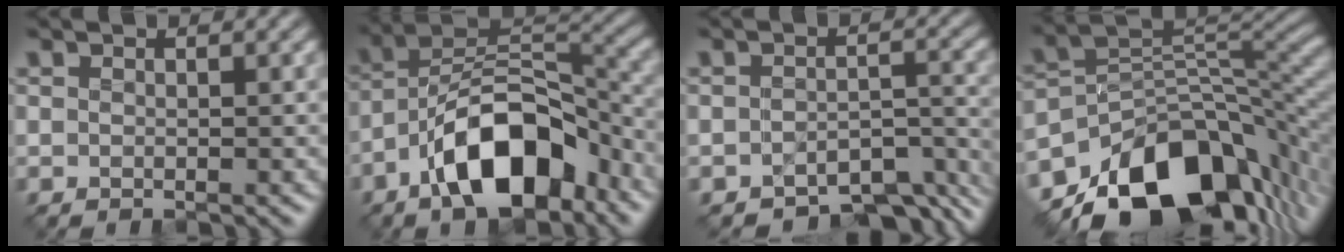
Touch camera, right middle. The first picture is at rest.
{"total": 10.4, "force": [-6.0, 4.4, 7.2], "torque": [-0.109, 0.019, -0.114]}
{"total": 5.8, "force": [-5.0, 1.9, 2.1], "torque": [-0.017, -0.011, -0.068]}
{"total": 14.1, "force": [-8.2, 7.8, 8.4], "torque": [-0.144, 0.008, -0.142]}